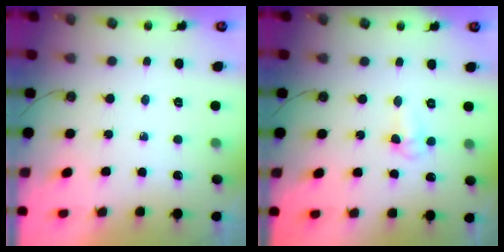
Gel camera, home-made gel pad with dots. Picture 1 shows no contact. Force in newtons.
{"total": 4.3, "press": 3.5, "slide": 2.5}